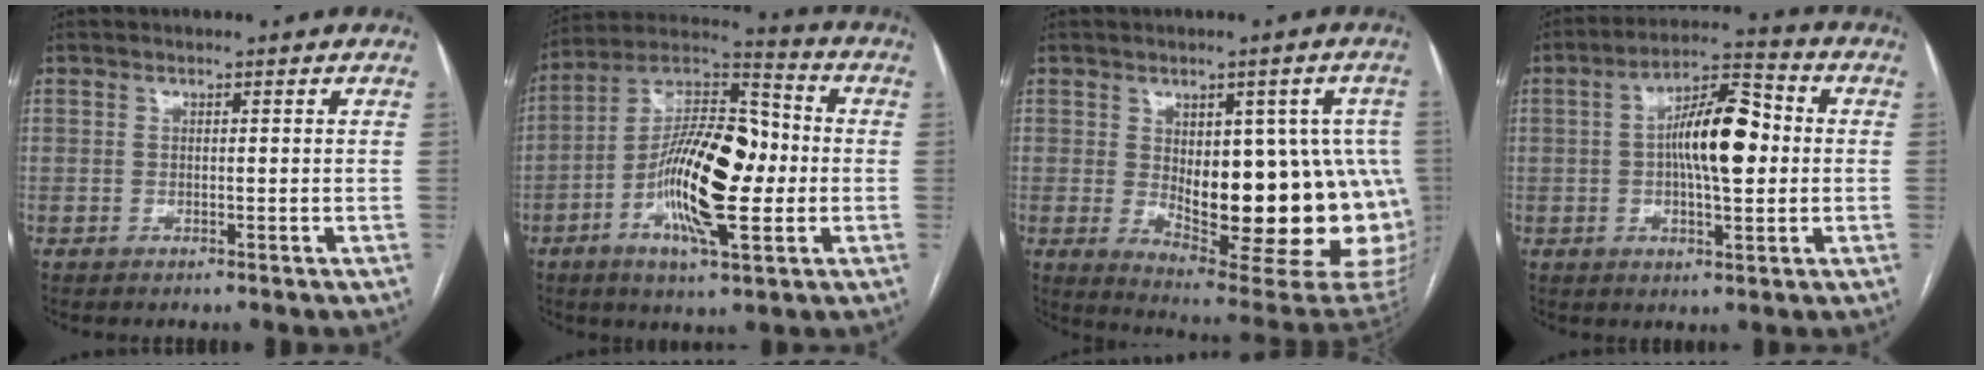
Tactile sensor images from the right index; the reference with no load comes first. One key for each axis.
{"total": 18.1, "fx": -3.1, "fy": 5.4, "fz": 16.9, "tx": -0.311, "ty": 0.017, "tz": -0.055}
{"total": 22.3, "fx": -1.1, "fy": 8.6, "fz": 20.5, "tx": -0.190, "ty": 0.012, "tz": 0.017}
{"total": 11.5, "fx": 0.5, "fy": 3.6, "fz": 11.0, "tx": -0.192, "ty": 0.025, "tz": 0.005}